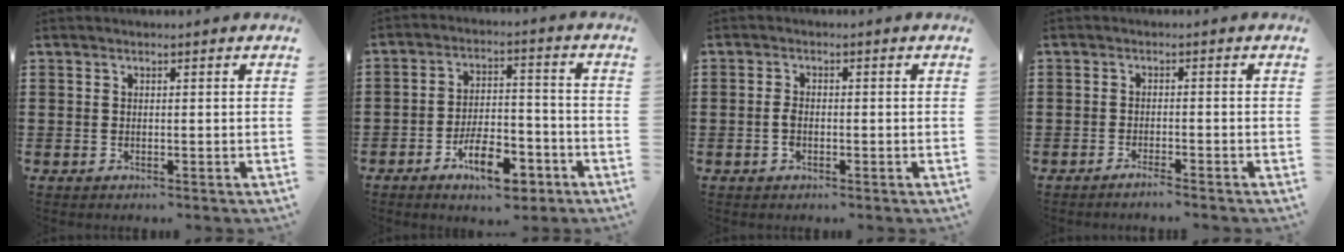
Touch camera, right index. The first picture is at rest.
{"total": 9.2, "force": [-5.3, 3.9, 6.5], "torque": [-0.120, 0.015, -0.093]}
{"total": 1.9, "force": [-0.6, 1.0, 1.6], "torque": [-0.037, -0.002, -0.014]}
{"total": 1.6, "force": [-1.5, -0.2, 0.6], "torque": [-0.010, -0.001, -0.027]}